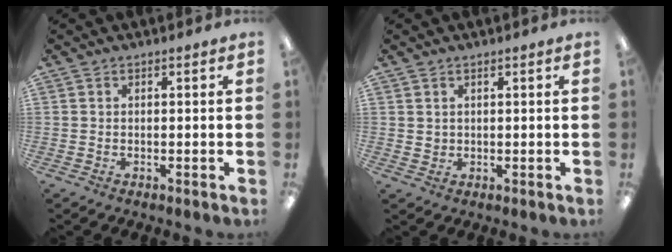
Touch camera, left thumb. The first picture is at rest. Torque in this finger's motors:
{"motor_torque": [-0.18, 0.10, -0.31, 0.28, 0.01]}